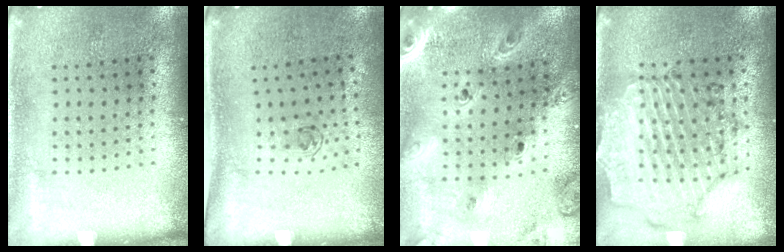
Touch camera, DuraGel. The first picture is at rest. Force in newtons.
{"total": 0.7, "press": 0.2, "slide": 0.6}
{"total": 3.0, "press": 2.5, "slide": 1.6}
{"total": 1.7, "press": 1.6, "slide": 0.3}